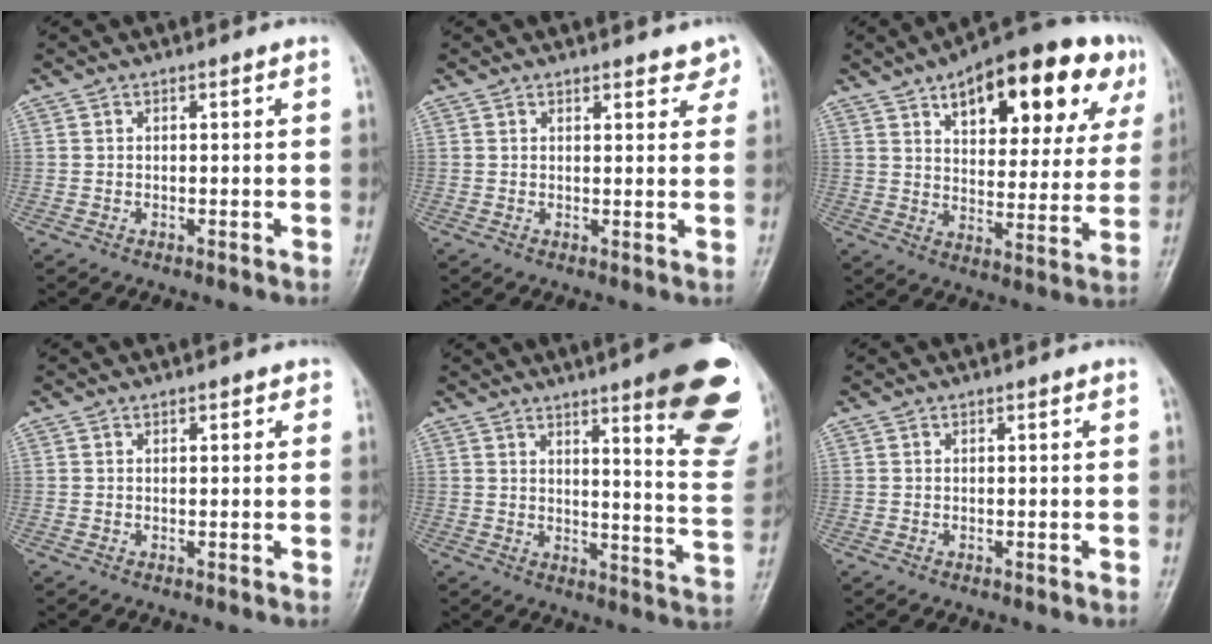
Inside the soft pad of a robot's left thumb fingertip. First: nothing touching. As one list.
[{"total": 4.0, "force": [3.3, 1.6, 1.4], "torque": [0.013, -0.014, 0.032]}, {"total": 23.4, "force": [11.7, 10.3, 17.5], "torque": [-0.201, -0.010, 0.167]}, {"total": 1.2, "force": [0.6, 0.7, 0.7], "torque": [-0.001, 0.000, 0.004]}, {"total": 19.6, "force": [10.9, 3.5, 15.9], "torque": [-0.165, -0.065, 0.137]}, {"total": 0.0}]